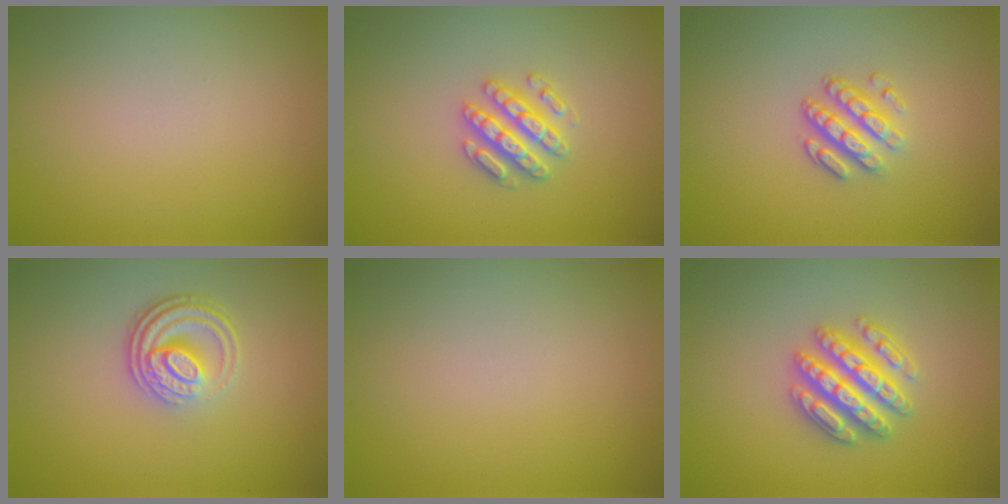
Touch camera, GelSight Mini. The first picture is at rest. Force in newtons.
{"total": 3.0, "press": 2.9, "slide": 0.6}
{"total": 3.3, "press": 2.3, "slide": 2.3}
{"total": 3.9, "press": 2.7, "slide": 2.8}
{"total": 0.0}
{"total": 4.8, "press": 4.7, "slide": 0.8}